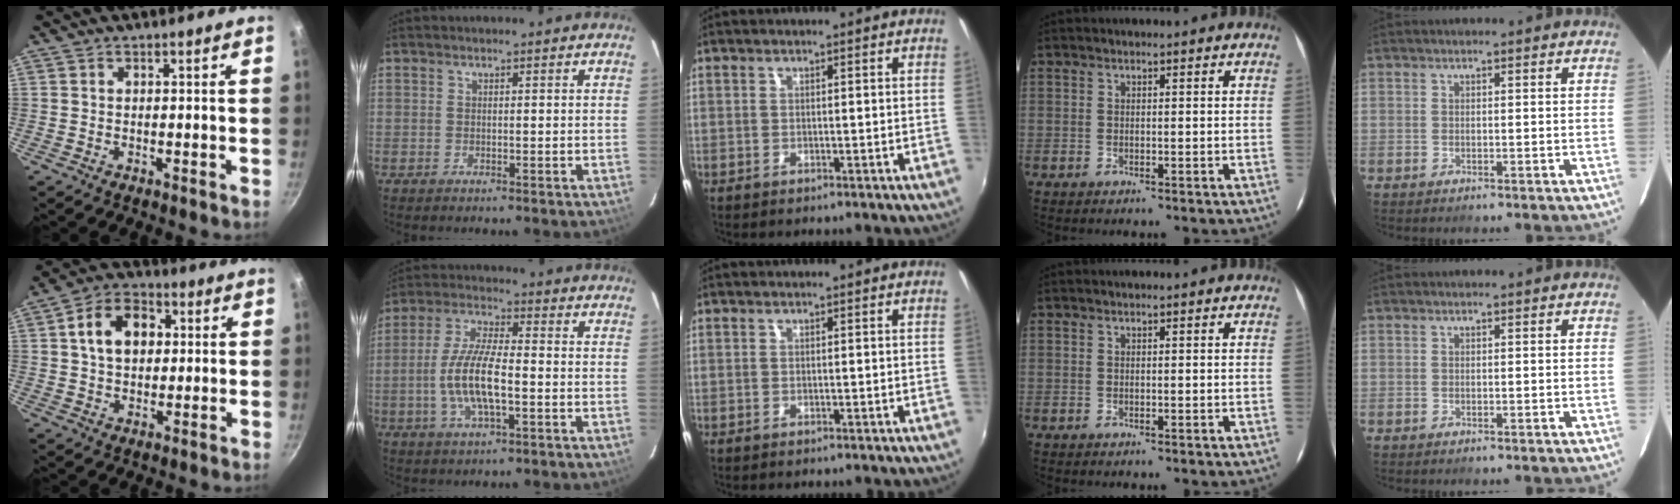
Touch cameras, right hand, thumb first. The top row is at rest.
{"thumb": {"total": 11.0, "force": [2.1, 8.0, 7.2], "torque": [-0.092, 0.015, 0.025]}, "index": {"total": 10.8, "force": [-2.6, 3.1, 10.0], "torque": [-0.205, 0.000, -0.051]}}